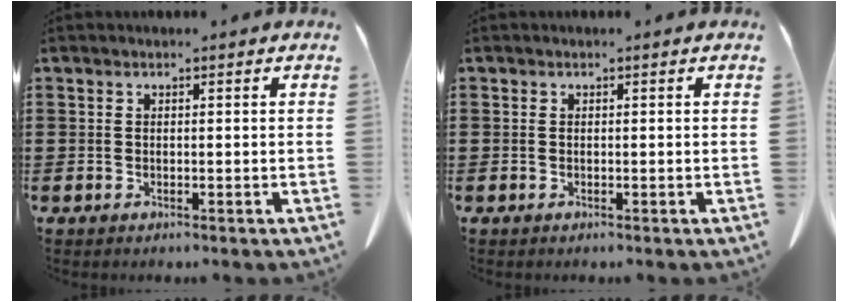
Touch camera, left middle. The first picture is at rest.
{"total": 0.0}